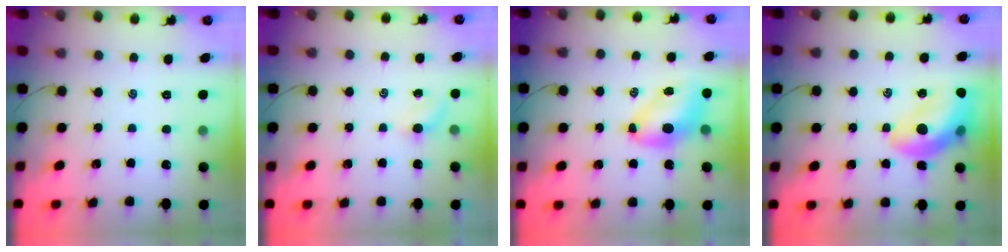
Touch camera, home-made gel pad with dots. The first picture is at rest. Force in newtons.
{"total": 2.2, "press": 2.1, "slide": 0.8}
{"total": 7.2, "press": 7.1, "slide": 1.1}
{"total": 14.7, "press": 14.2, "slide": 3.7}